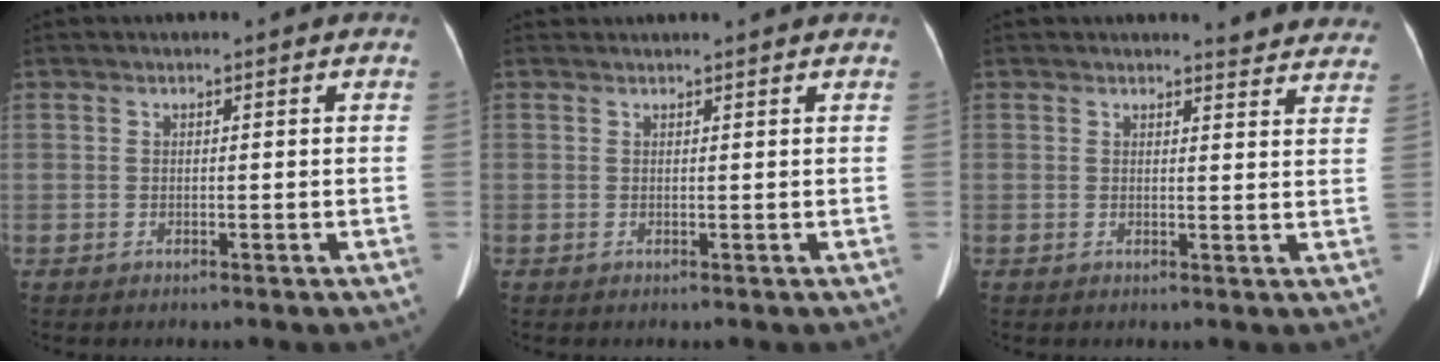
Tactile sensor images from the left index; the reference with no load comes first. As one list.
[{"total": 1.7, "force": [1.6, 0.5, -0.1], "torque": [-0.004, 0.024, 0.019]}, {"total": 7.5, "force": [7.2, 1.6, 1.1], "torque": [0.011, -0.019, 0.051]}]